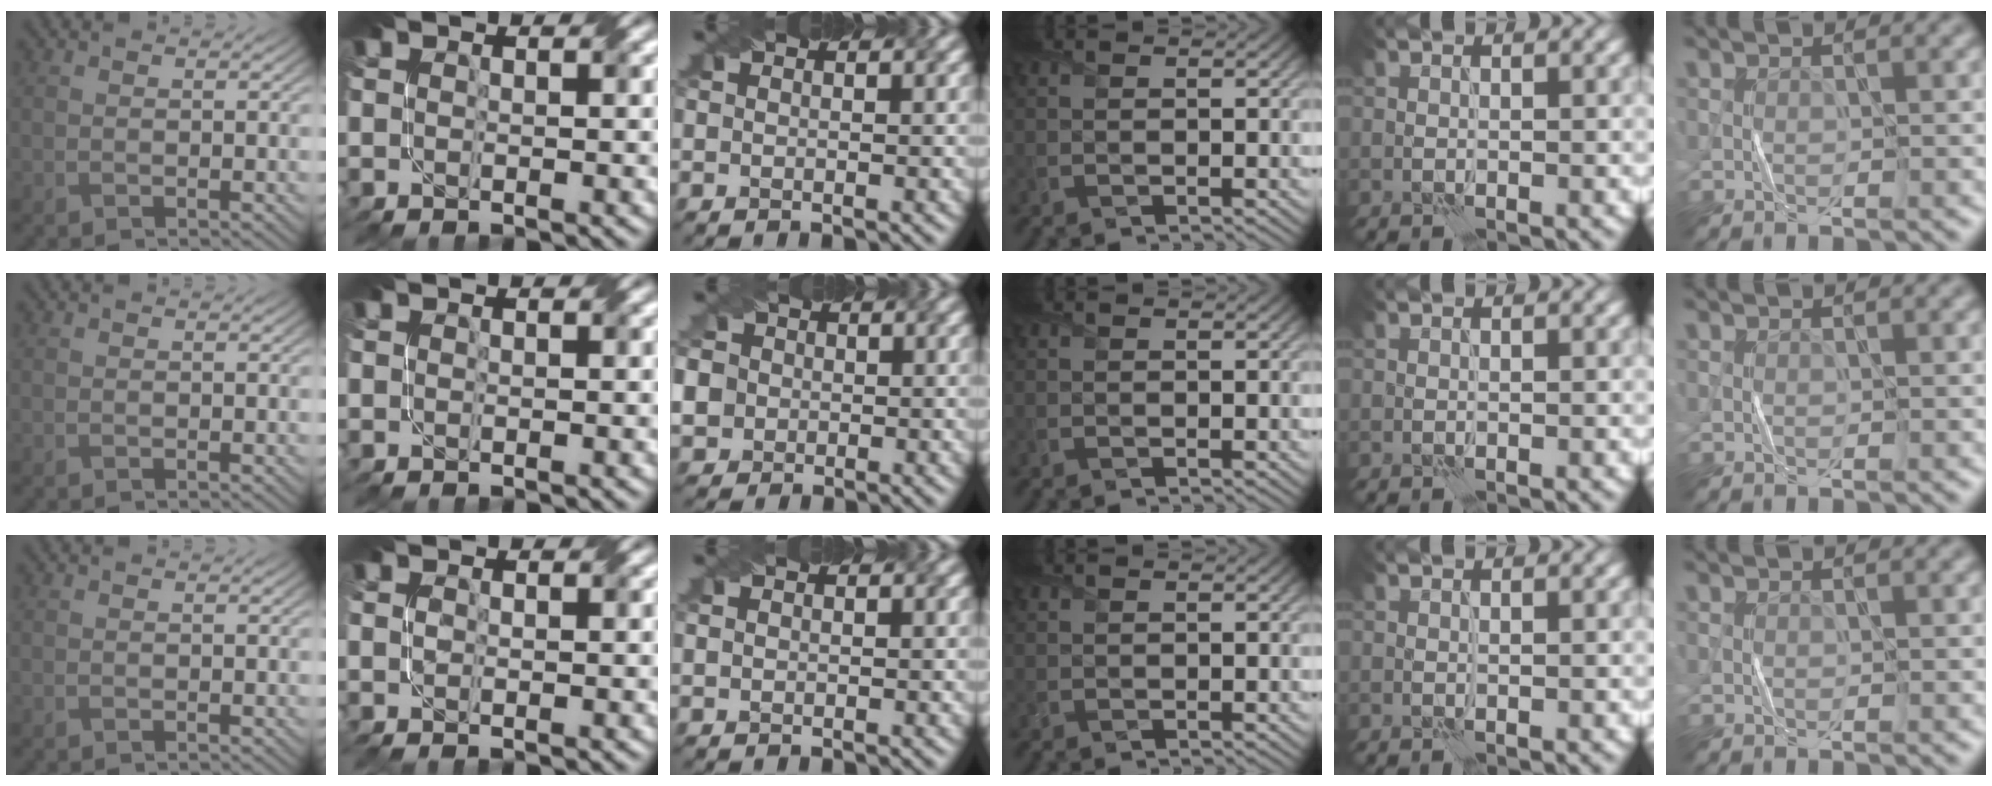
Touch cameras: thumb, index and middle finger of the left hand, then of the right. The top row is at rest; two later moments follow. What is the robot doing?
{"motion": "fold", "object": "paper"}